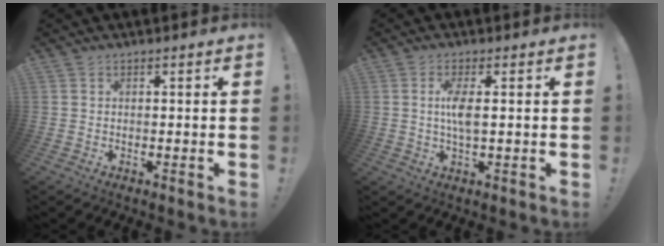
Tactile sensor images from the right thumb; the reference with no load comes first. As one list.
[{"total": 5.5, "force": [0.6, 1.5, 5.2], "torque": [-0.100, -0.003, 0.005]}]